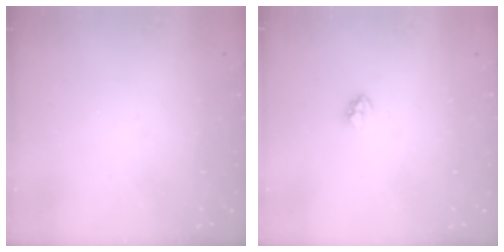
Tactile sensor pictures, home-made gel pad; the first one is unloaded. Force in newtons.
{"total": 2.9, "press": 2.9, "slide": 0.2}